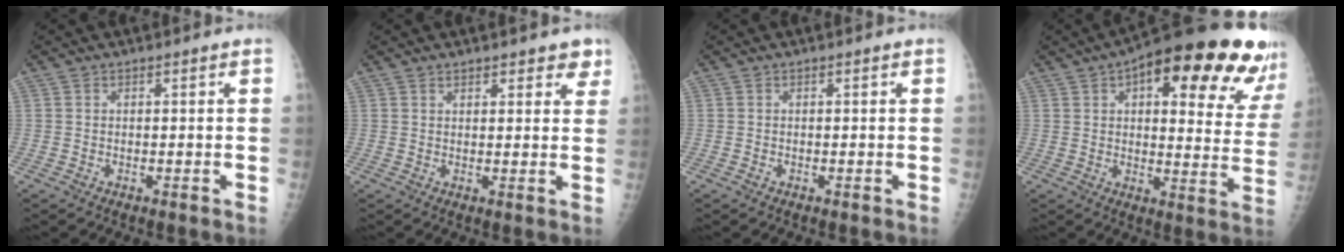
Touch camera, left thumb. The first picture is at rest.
{"total": 4.3, "force": [3.1, 2.0, 2.2], "torque": [0.003, -0.014, 0.038]}
{"total": 0.0}
{"total": 25.7, "force": [15.0, 8.8, 18.9], "torque": [-0.221, -0.029, 0.187]}